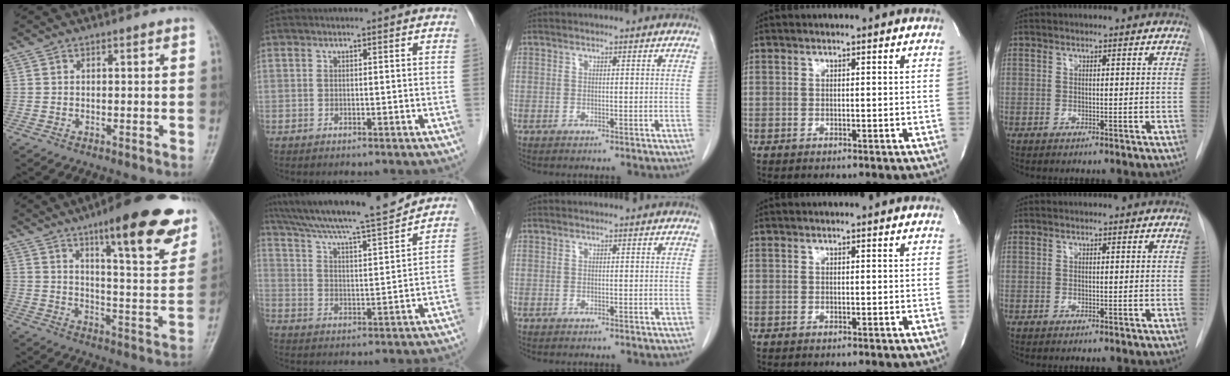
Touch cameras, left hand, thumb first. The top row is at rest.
{"thumb": {"total": 21.7, "force": [13.0, 5.0, 16.6], "torque": [-0.188, -0.052, 0.185]}, "index": {"total": 16.8, "force": [15.3, -0.1, 7.0], "torque": [-0.122, -0.004, 0.239]}}